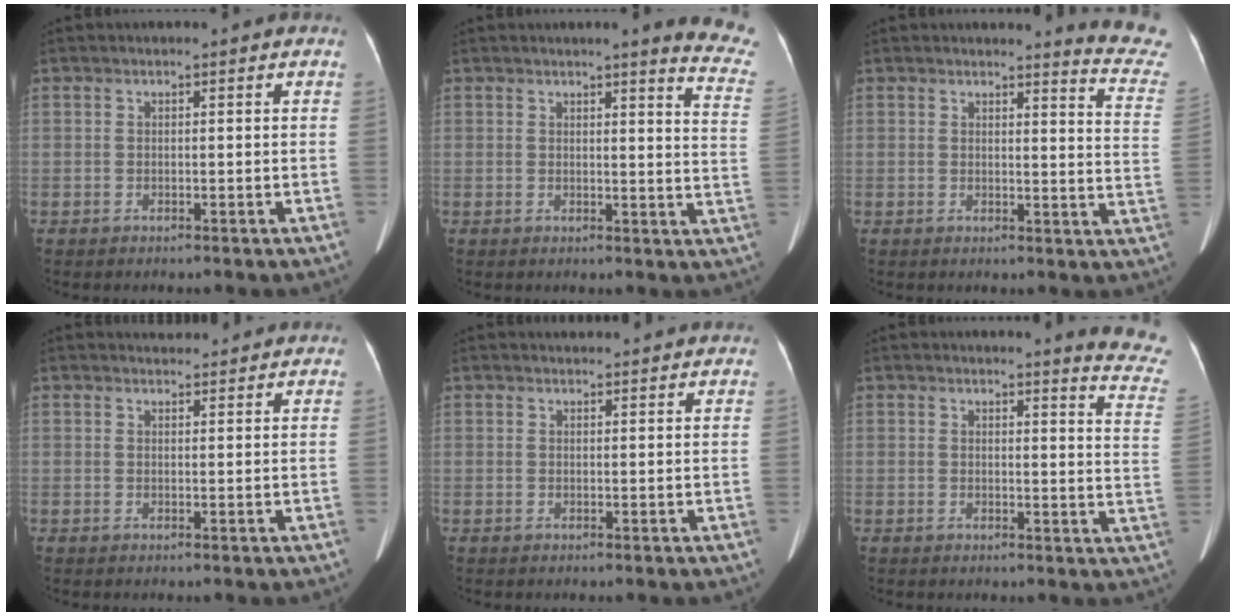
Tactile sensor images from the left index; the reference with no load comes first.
{"total": 10.0, "force": [9.1, -0.2, 4.1], "torque": [-0.025, -0.069, 0.068]}
{"total": 9.3, "force": [9.2, -0.7, 0.7], "torque": [-0.001, -0.106, 0.072]}
{"total": 3.2, "force": [3.1, 0.6, 0.3], "torque": [-0.008, 0.016, 0.040]}
{"total": 4.0, "force": [4.0, 0.5, 0.7], "torque": [-0.012, 0.022, 0.047]}
{"total": 9.3, "force": [9.1, -0.3, 1.9], "torque": [-0.004, -0.091, 0.068]}